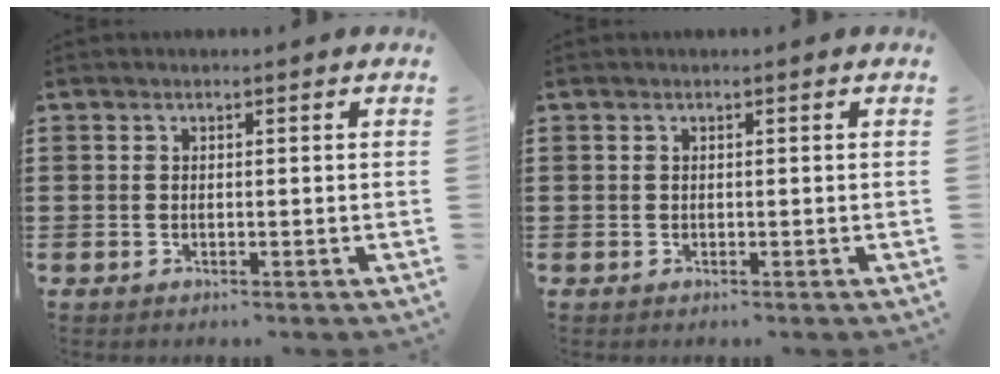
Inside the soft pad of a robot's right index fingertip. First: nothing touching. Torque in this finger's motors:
{"motor_torque": [0.00, 2.14, 0.00, -0.01]}